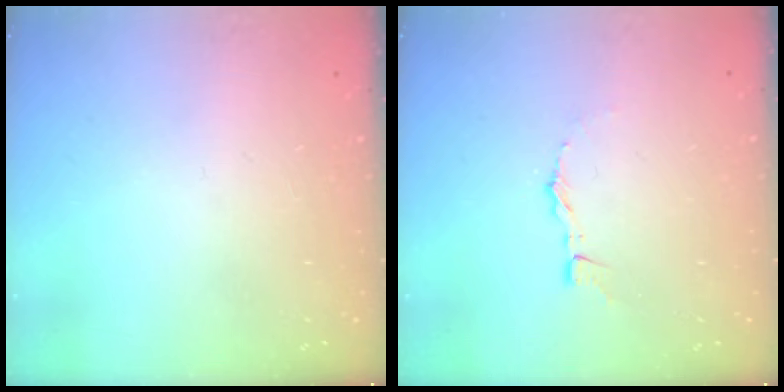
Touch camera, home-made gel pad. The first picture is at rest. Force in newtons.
{"total": 2.5, "press": 2.5, "slide": 0.2}